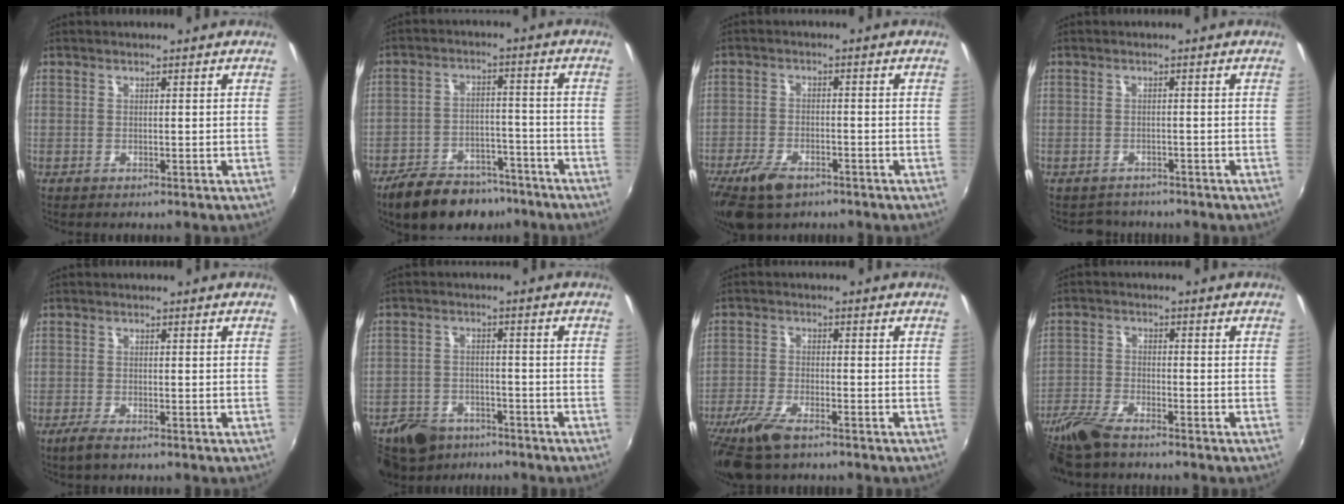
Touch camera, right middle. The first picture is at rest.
{"total": 14.6, "force": [-11.3, 7.0, 6.1], "torque": [-0.135, 0.008, -0.162]}
{"total": 9.1, "force": [-6.2, 4.4, 5.0], "torque": [-0.128, -0.019, -0.114]}
{"total": 3.1, "force": [-2.7, 1.5, -0.1], "torque": [-0.008, 0.004, -0.043]}
{"total": 2.7, "force": [-2.0, 0.5, 1.7], "torque": [-0.045, -0.008, -0.039]}
{"total": 11.4, "force": [-8.3, 6.6, 4.2], "torque": [-0.118, -0.003, -0.135]}
{"total": 9.9, "force": [-7.2, 3.0, 6.1], "torque": [-0.148, -0.032, -0.141]}
{"total": 9.2, "force": [-7.6, 2.2, 4.6], "torque": [-0.119, -0.023, -0.155]}